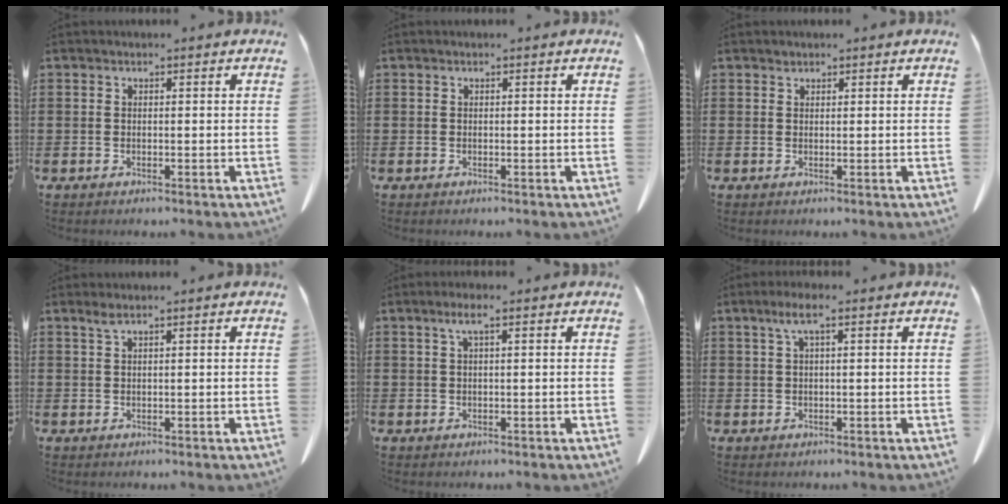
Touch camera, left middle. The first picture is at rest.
{"total": 0.0}
{"total": 0.6, "force": [0.5, 0.3, 0.0], "torque": [-0.001, 0.001, 0.010]}
{"total": 1.3, "force": [0.8, 0.1, 1.0], "torque": [-0.021, 0.001, 0.014]}
{"total": 2.1, "force": [0.8, 0.3, 1.9], "torque": [-0.040, 0.004, 0.012]}
{"total": 2.7, "force": [0.8, 0.3, 2.5], "torque": [-0.051, 0.003, 0.013]}